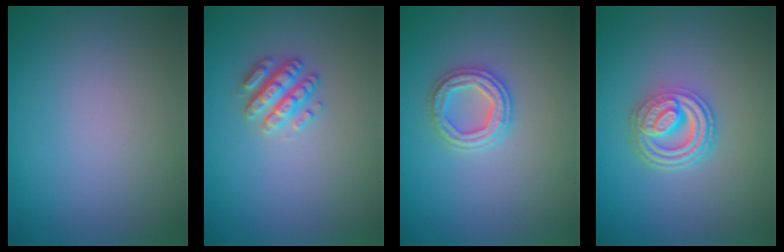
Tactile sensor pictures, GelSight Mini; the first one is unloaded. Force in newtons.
{"total": 2.8, "press": 2.7, "slide": 0.6}
{"total": 3.1, "press": 2.8, "slide": 1.3}
{"total": 4.7, "press": 3.5, "slide": 3.0}